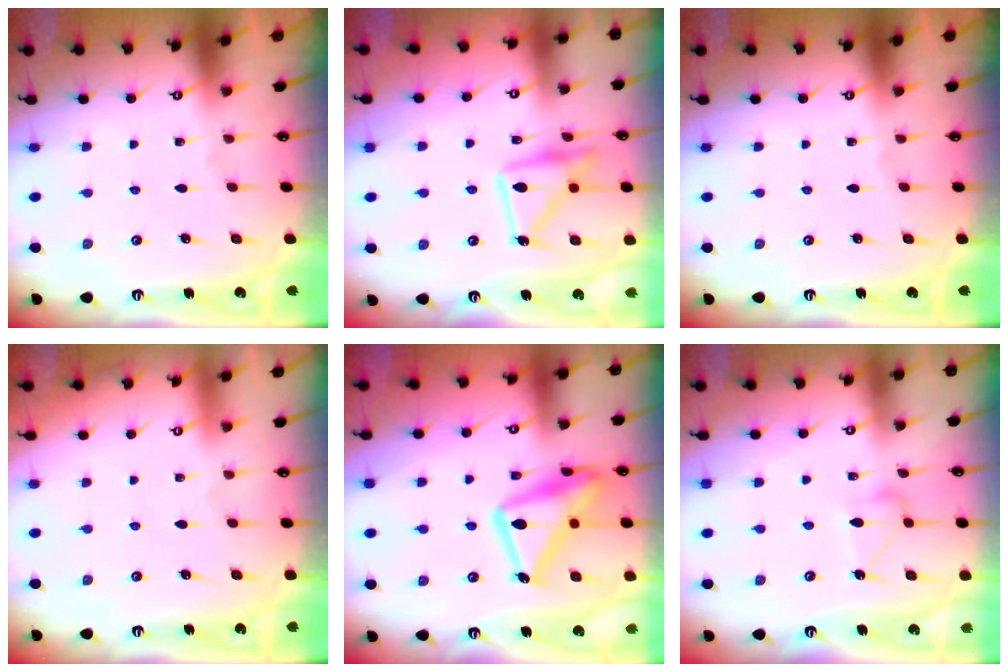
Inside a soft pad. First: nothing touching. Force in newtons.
{"total": 15.8, "press": 15.7, "slide": 1.1}
{"total": 0.0}
{"total": 3.9, "press": 3.9, "slide": 0.1}
{"total": 19.4, "press": 19.4, "slide": 1.4}
{"total": 9.7, "press": 9.7, "slide": 0.5}